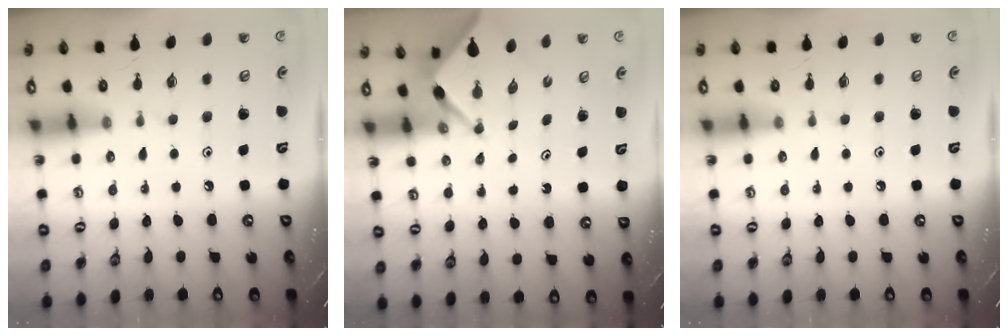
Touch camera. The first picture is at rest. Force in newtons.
{"total": 3.0, "press": 3.0, "slide": 0.3}
{"total": 0.0}